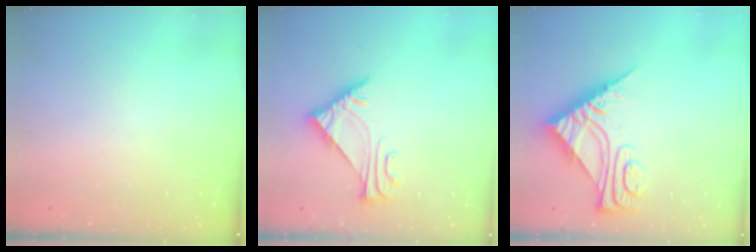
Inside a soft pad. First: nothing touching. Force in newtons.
{"total": 5.5, "press": 5.5, "slide": 0.9}
{"total": 11.4, "press": 11.4, "slide": 1.1}